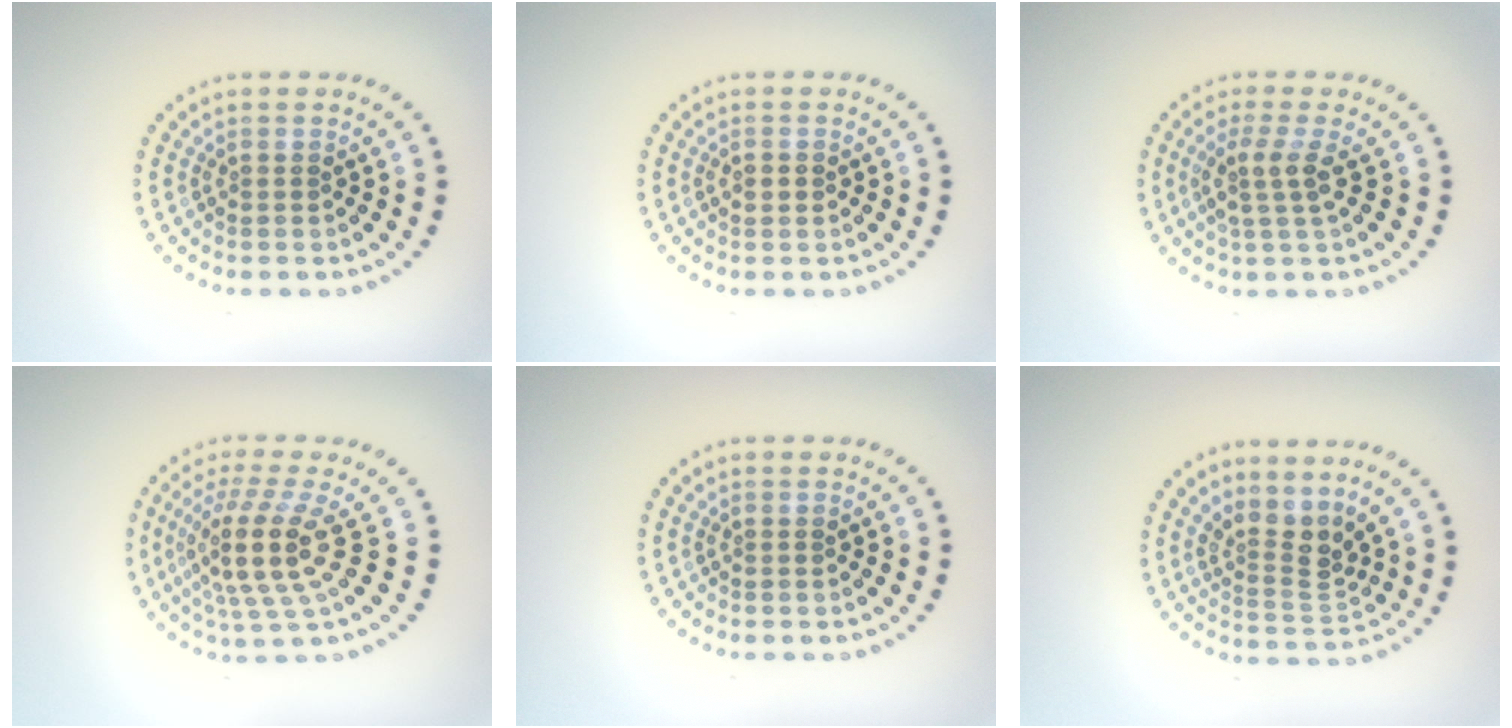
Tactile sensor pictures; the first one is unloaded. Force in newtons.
{"total": 1.3, "press": 1.3, "slide": 0.1}
{"total": 2.5, "press": 1.9, "slide": 1.6}
{"total": 5.0, "press": 3.6, "slide": 3.4}
{"total": 0.0}
{"total": 3.1, "press": 2.2, "slide": 2.2}